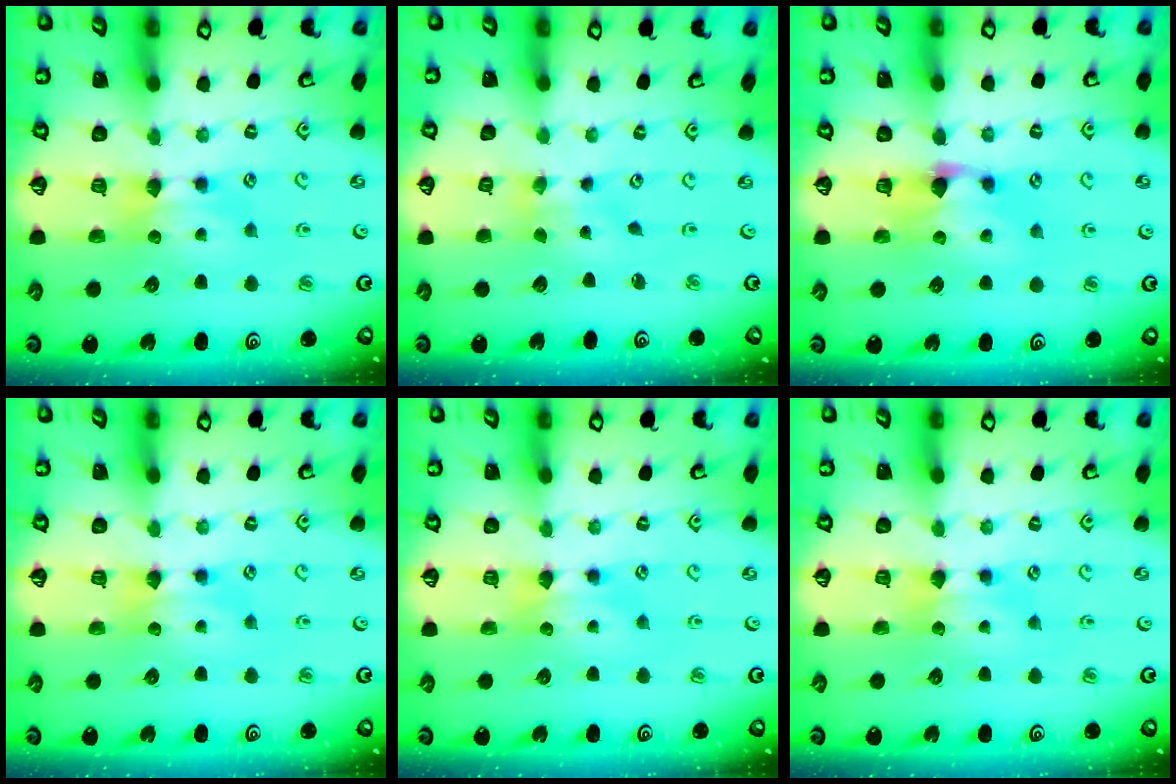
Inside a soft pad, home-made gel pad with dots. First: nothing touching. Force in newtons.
{"total": 1.7, "press": 1.0, "slide": 1.3}
{"total": 1.4, "press": 0.9, "slide": 1.0}
{"total": 0.0}
{"total": 0.0}
{"total": 0.0}